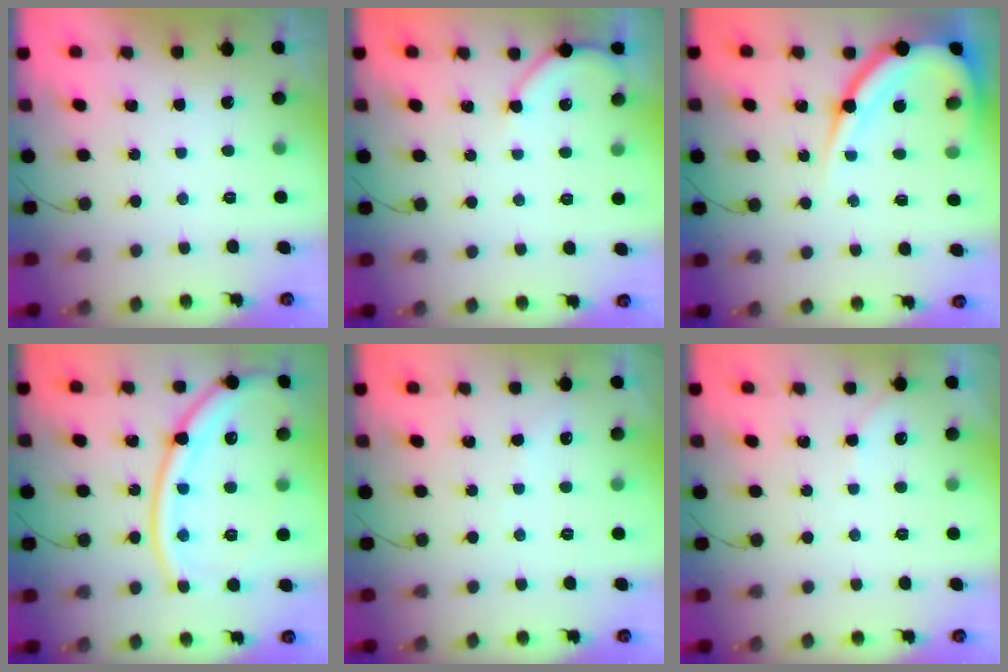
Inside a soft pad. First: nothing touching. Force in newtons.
{"total": 4.6, "press": 4.5, "slide": 0.7}
{"total": 14.6, "press": 14.5, "slide": 1.5}
{"total": 19.2, "press": 19.2, "slide": 1.5}
{"total": 2.7, "press": 2.6, "slide": 0.5}
{"total": 1.7, "press": 1.6, "slide": 0.3}